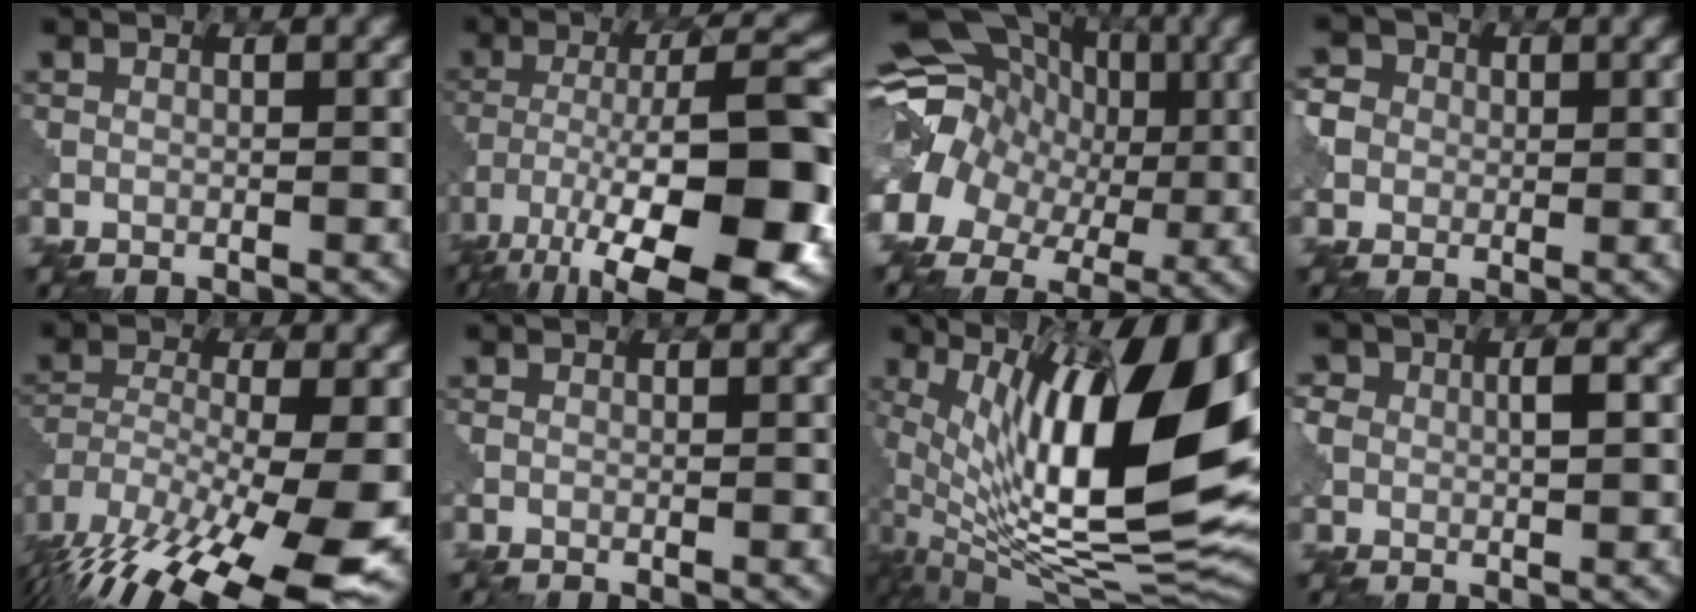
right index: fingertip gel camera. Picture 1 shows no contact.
{"total": 16.4, "force": [-7.4, 6.2, 13.2], "torque": [-0.215, 0.005, -0.112]}
{"total": 12.2, "force": [1.6, 10.4, 6.2], "torque": [-0.123, 0.019, 0.009]}
{"total": 2.7, "force": [0.2, 2.7, 0.1], "torque": [-0.014, 0.010, -0.001]}
{"total": 16.5, "force": [-9.9, 5.9, 11.9], "torque": [-0.246, -0.030, -0.136]}
{"total": 0.0}
{"total": 16.3, "force": [3.5, 6.4, 14.6], "torque": [-0.255, 0.012, 0.063]}
{"total": 2.3, "force": [0.4, 1.8, 1.4], "torque": [-0.038, 0.002, 0.012]}